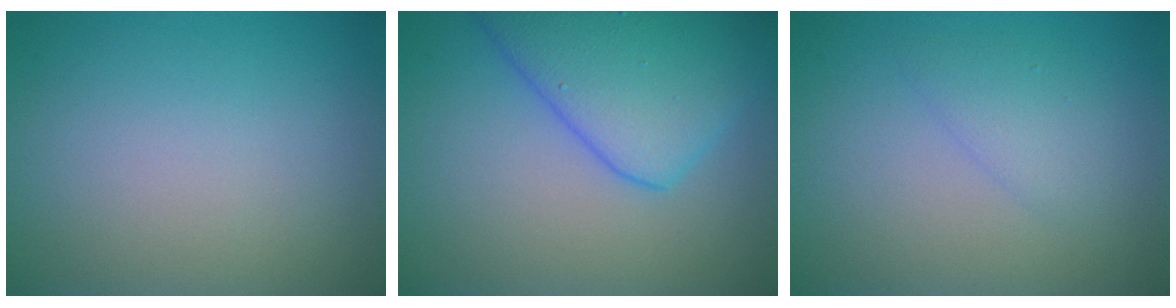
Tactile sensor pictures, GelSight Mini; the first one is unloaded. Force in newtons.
{"total": 7.4, "press": 7.4, "slide": 0.4}
{"total": 1.7, "press": 1.7, "slide": 0.2}